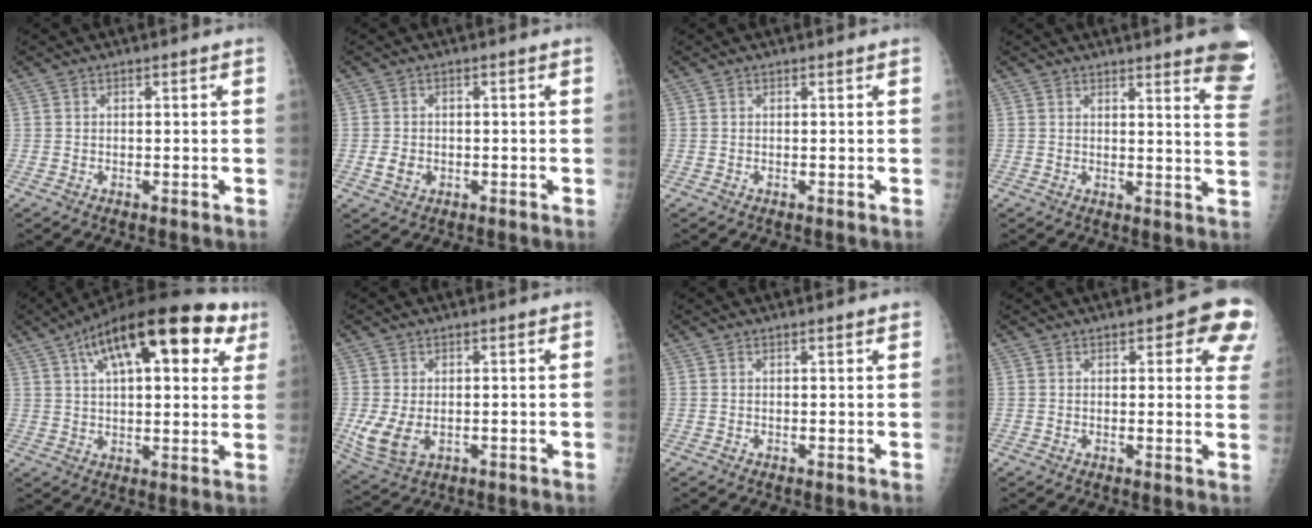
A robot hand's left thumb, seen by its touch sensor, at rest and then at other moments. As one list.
[{"total": 3.1, "force": [-0.9, 2.4, 1.7], "torque": [-0.026, 0.005, -0.011]}, {"total": 0.0}, {"total": 13.1, "force": [10.1, 1.9, 8.2], "torque": [-0.067, -0.064, 0.098]}, {"total": 25.1, "force": [11.3, 10.5, 19.8], "torque": [-0.277, 0.019, 0.165]}, {"total": 6.9, "force": [-1.1, 4.3, 5.3], "torque": [-0.111, -0.006, -0.009]}, {"total": 1.2, "force": [0.7, 0.2, 0.9], "torque": [-0.013, 0.001, 0.008]}, {"total": 9.5, "force": [4.4, 3.7, 7.6], "torque": [-0.046, -0.011, 0.043]}]